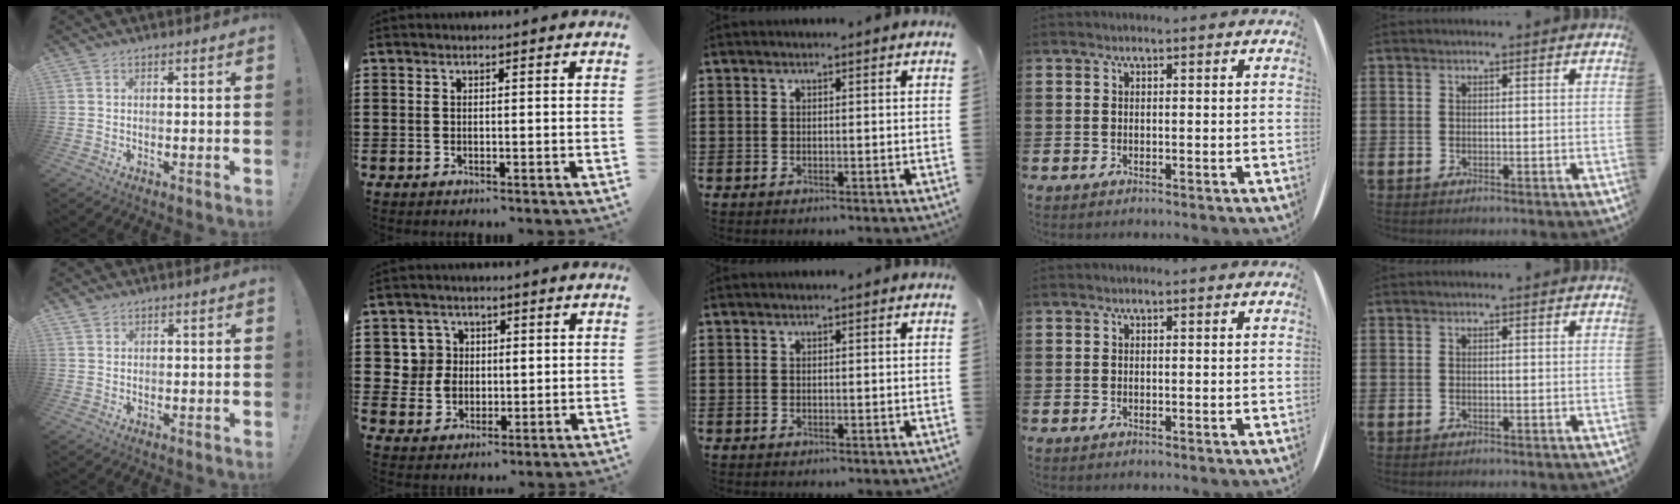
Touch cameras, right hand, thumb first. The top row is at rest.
{"thumb": {"total": 1.2, "force": [1.1, 0.6, 0.0], "torque": [0.004, -0.004, 0.020]}, "index": {"total": 5.3, "force": [1.2, 4.9, 1.4], "torque": [-0.051, 0.017, 0.022]}}